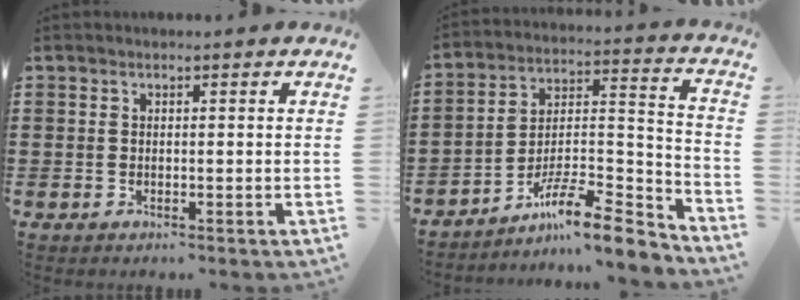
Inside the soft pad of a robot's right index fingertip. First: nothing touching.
{"total": 10.2, "force": [-8.2, 1.9, 5.8], "torque": [-0.095, 0.014, -0.160]}